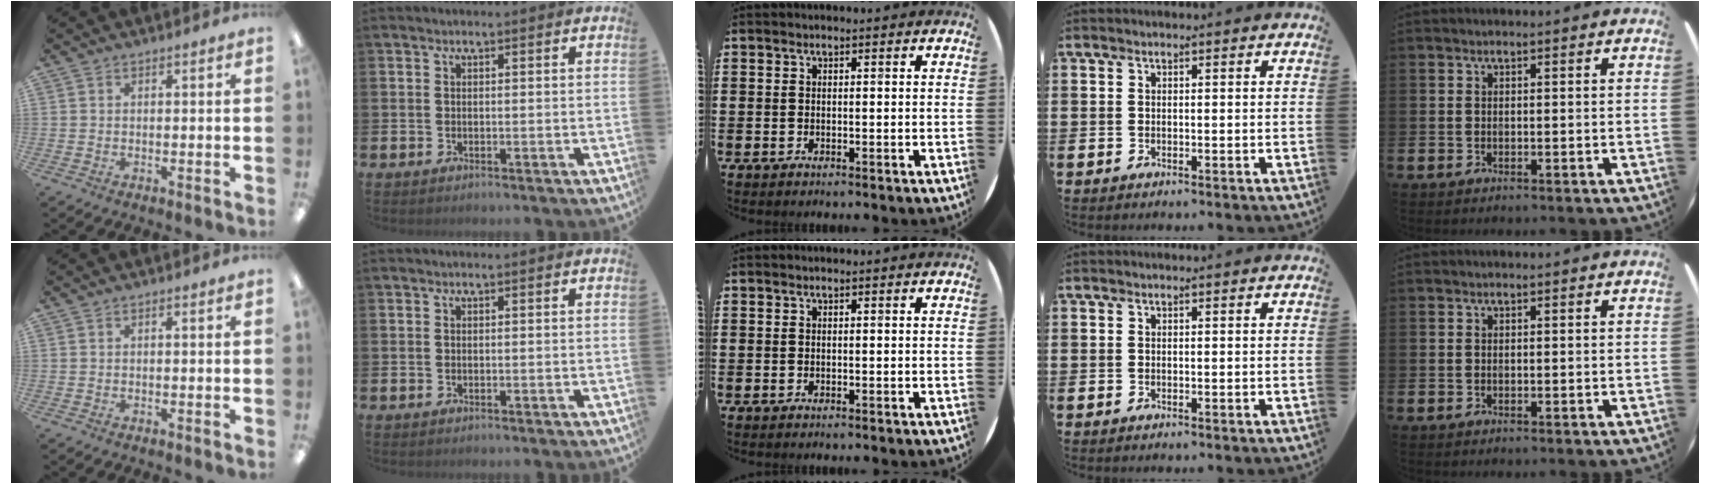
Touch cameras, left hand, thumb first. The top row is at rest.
{}